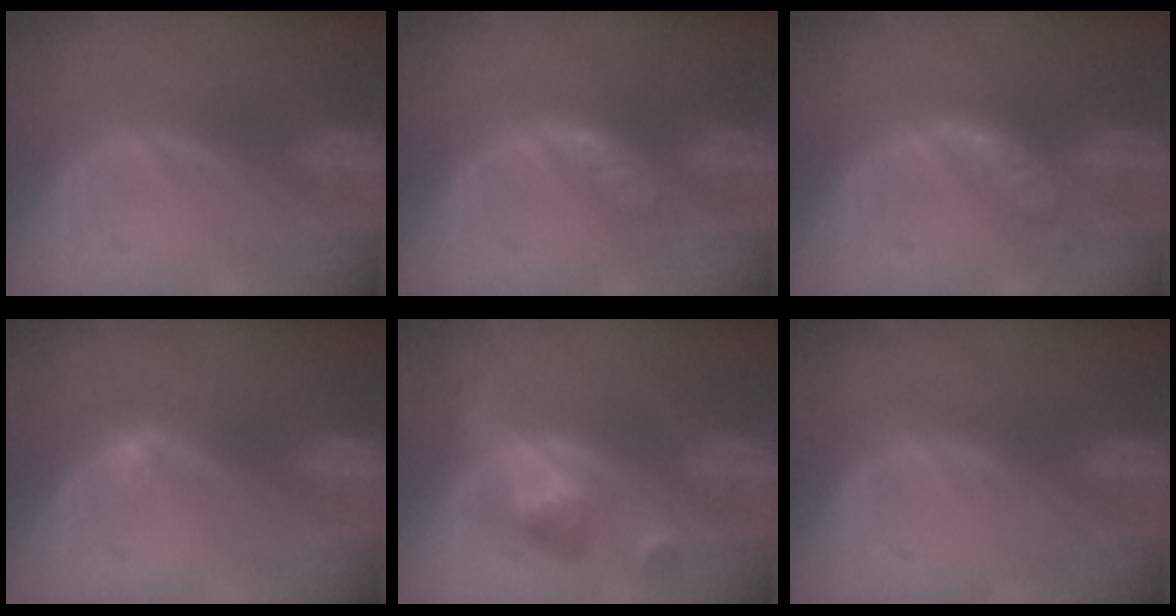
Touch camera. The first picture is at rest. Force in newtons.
{"total": 3.8, "press": 3.7, "slide": 0.3}
{"total": 5.9, "press": 5.2, "slide": 2.9}
{"total": 1.6, "press": 1.3, "slide": 1.0}
{"total": 5.9, "press": 5.6, "slide": 1.8}
{"total": 0.5, "press": 0.0, "slide": 0.5}